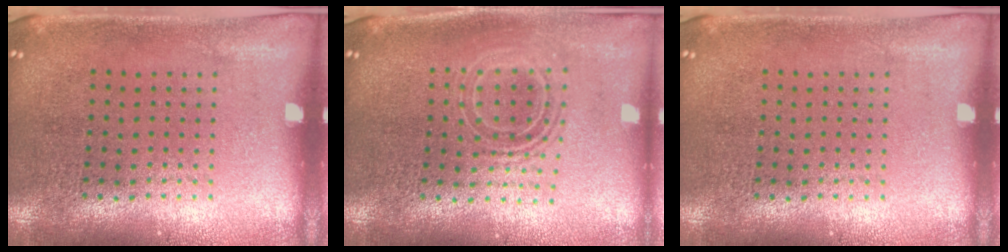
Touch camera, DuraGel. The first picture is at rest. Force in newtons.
{"total": 1.7, "press": 1.3, "slide": 1.1}
{"total": 0.0}